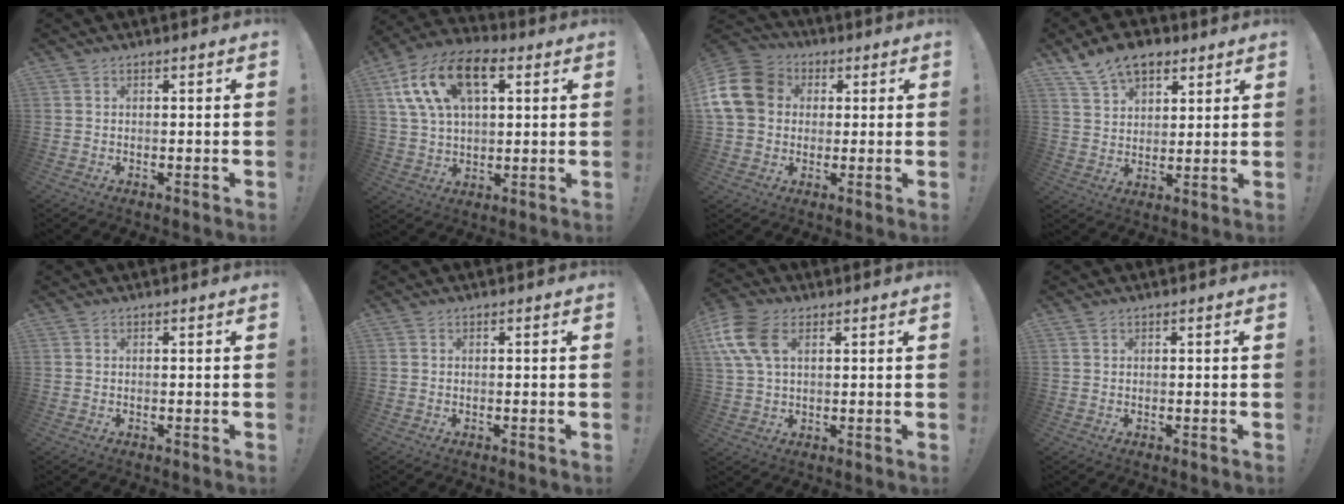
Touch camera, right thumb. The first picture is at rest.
{"total": 18.0, "force": [7.2, 10.4, 12.8], "torque": [-0.229, -0.018, 0.129]}
{"total": 16.1, "force": [2.5, 13.3, 8.8], "torque": [-0.166, 0.004, 0.051]}
{"total": 11.1, "force": [7.5, 6.6, 4.9], "torque": [-0.078, -0.038, 0.144]}
{"total": 0.0}
{"total": 0.0}
{"total": 12.7, "force": [4.3, 8.1, 8.7], "torque": [-0.185, 0.001, 0.086]}
{"total": 0.5, "force": [0.5, 0.1, -0.2], "torque": [0.003, 0.001, 0.010]}